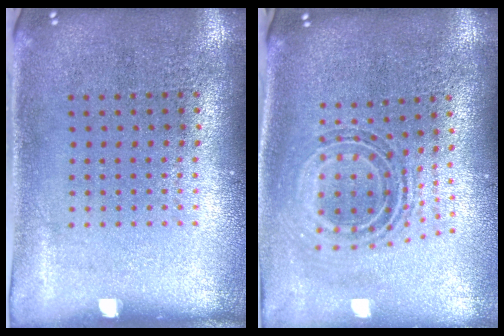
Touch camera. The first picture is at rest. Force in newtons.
{"total": 0.9, "press": 0.9, "slide": 0.4}